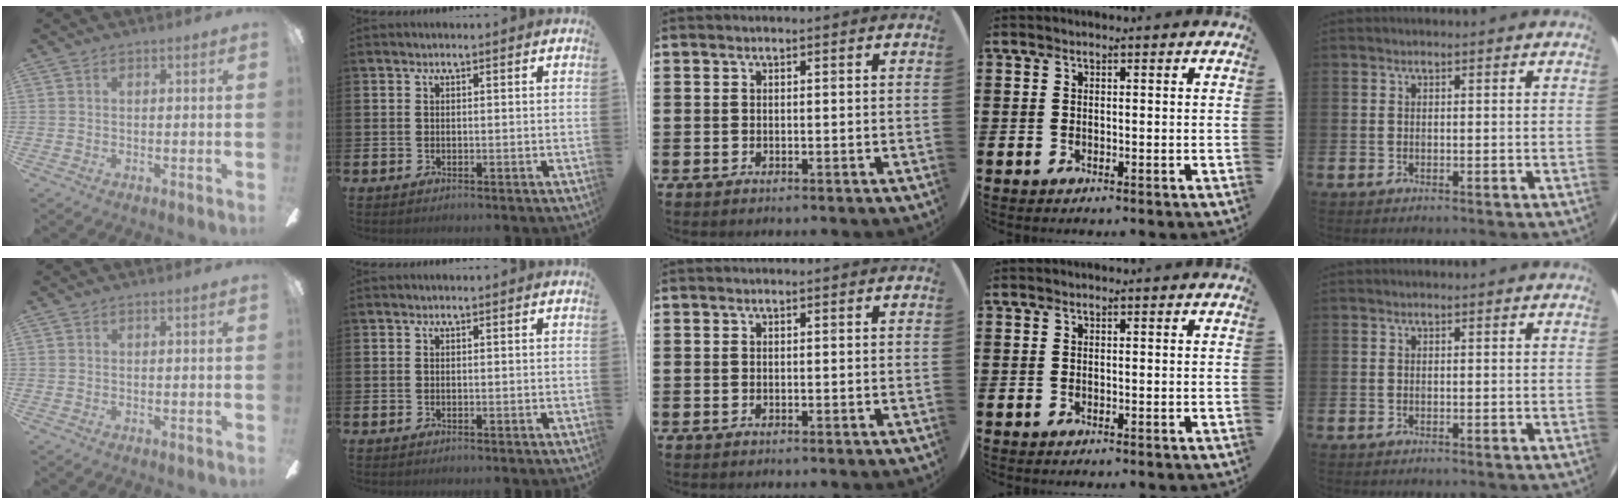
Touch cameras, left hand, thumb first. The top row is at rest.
{}